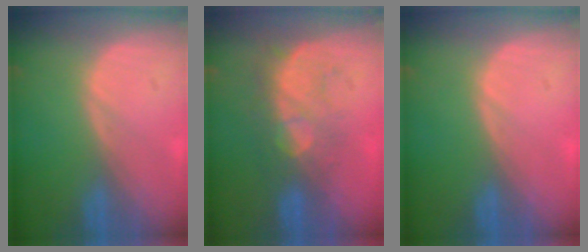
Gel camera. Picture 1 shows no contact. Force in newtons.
{"total": 8.6, "press": 7.6, "slide": 4.0}
{"total": 0.0}